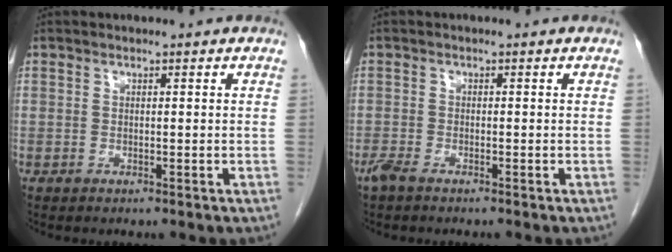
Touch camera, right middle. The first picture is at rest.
{"total": 2.1, "force": [-1.7, 0.5, 1.2], "torque": [-0.029, -0.004, -0.033]}